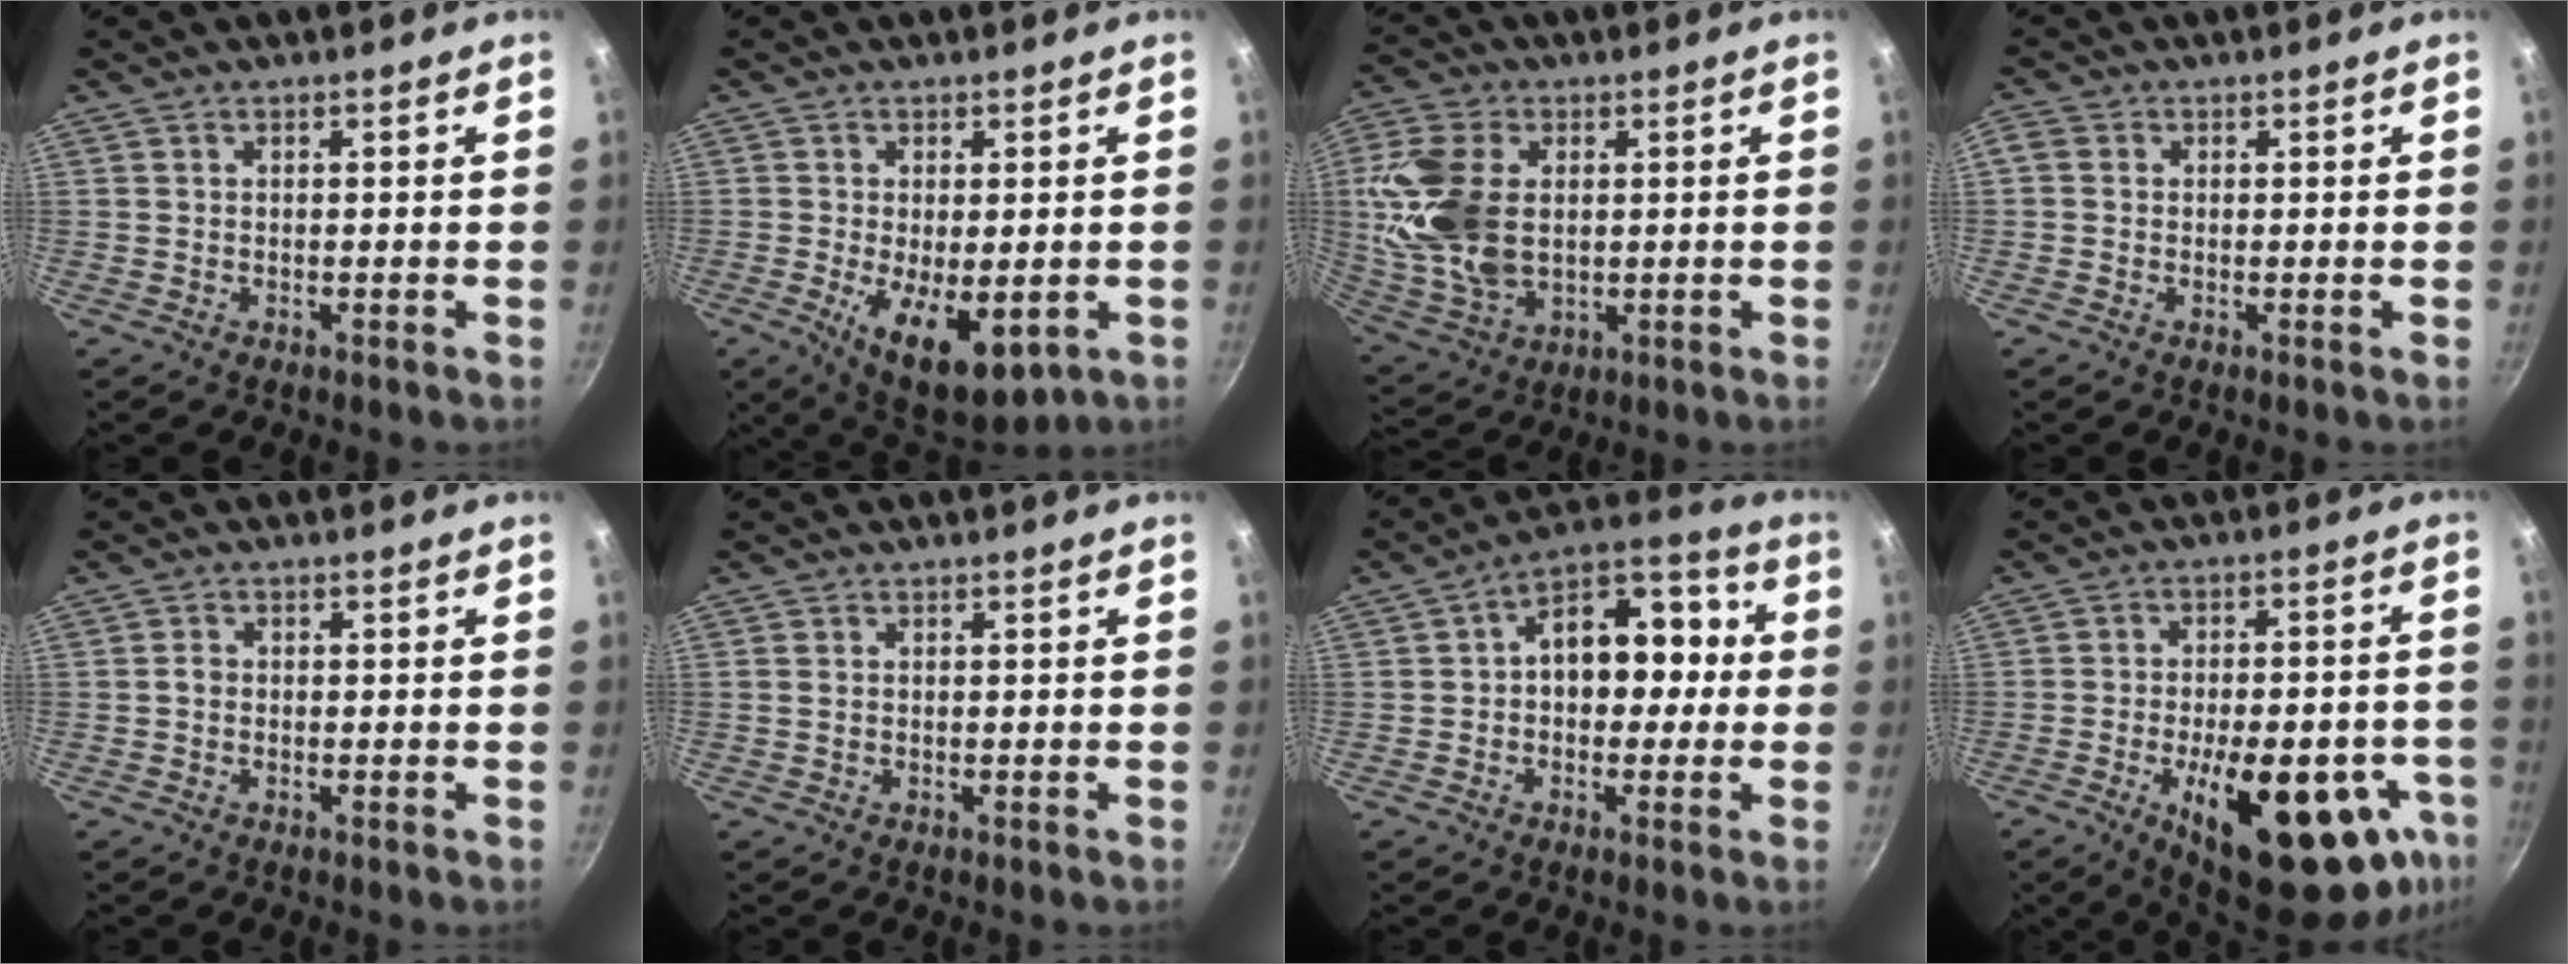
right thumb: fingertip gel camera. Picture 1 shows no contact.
{"total": 12.1, "force": [-2.9, 5.9, 10.2], "torque": [-0.148, -0.016, -0.030]}
{"total": 16.9, "force": [1.9, 11.1, 12.6], "torque": [-0.246, -0.005, 0.043]}
{"total": 2.2, "force": [0.0, 2.0, 1.0], "torque": [-0.022, 0.008, -0.007]}
{"total": 1.2, "force": [-0.2, 1.0, 0.7], "torque": [-0.009, 0.008, -0.005]}
{"total": 0.7, "force": [0.1, 0.5, 0.4], "torque": [-0.008, 0.002, 0.001]}
{"total": 13.7, "force": [0.5, 9.6, 9.9], "torque": [-0.084, 0.049, -0.009]}
{"total": 24.8, "force": [-9.8, 10.6, 20.2], "torque": [-0.233, 0.019, -0.124]}